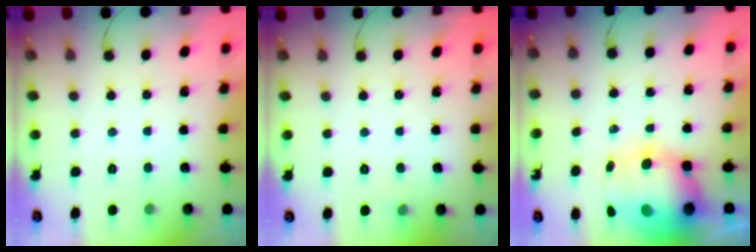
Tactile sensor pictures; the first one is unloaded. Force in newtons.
{"total": 7.5, "press": 2.8, "slide": 6.9}
{"total": 13.3, "press": 13.0, "slide": 3.0}